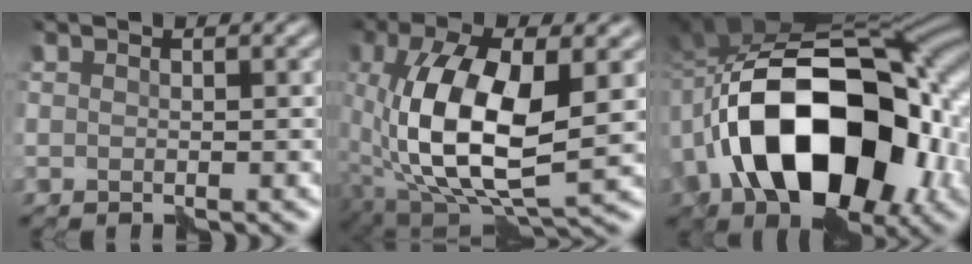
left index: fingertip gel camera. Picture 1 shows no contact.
{"total": 11.7, "force": [-0.2, 5.4, 10.4], "torque": [-0.210, -0.004, -0.002]}
{"total": 17.1, "force": [-4.9, 10.6, 12.5], "torque": [-0.198, -0.008, -0.084]}